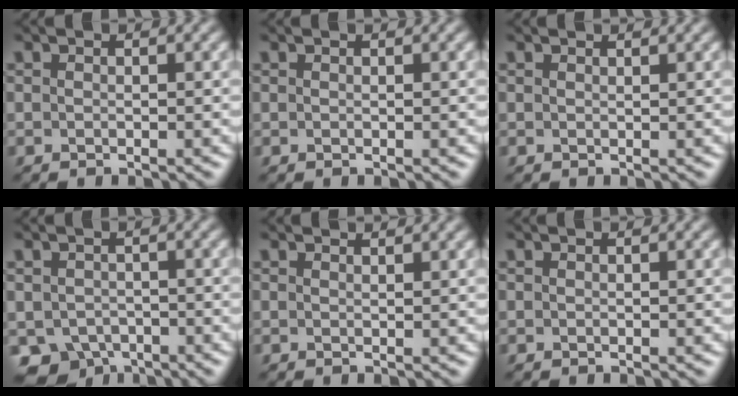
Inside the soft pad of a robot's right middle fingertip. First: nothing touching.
{"total": 0.0}
{"total": 0.7, "force": [0.7, 0.0, 0.0], "torque": [-0.002, -0.002, 0.011]}
{"total": 4.6, "force": [-2.7, 3.2, 1.8], "torque": [-0.031, -0.016, -0.047]}
{"total": 1.2, "force": [1.2, 0.0, 0.2], "torque": [-0.005, -0.001, 0.016]}
{"total": 0.0}